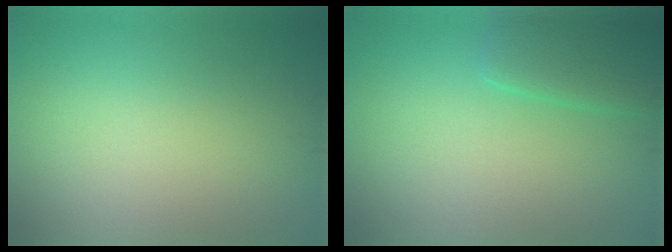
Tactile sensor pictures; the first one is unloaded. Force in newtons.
{"total": 3.2, "press": 3.2, "slide": 0.3}